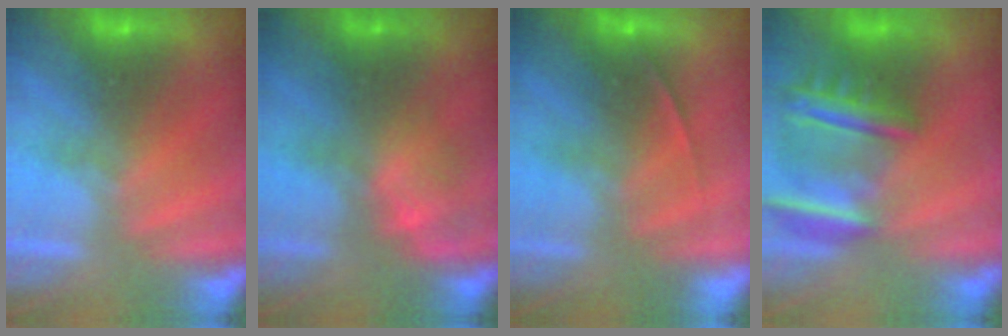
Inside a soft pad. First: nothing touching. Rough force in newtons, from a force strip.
{"total": 2.3}
{"total": 1.9}
{"total": 7.6}